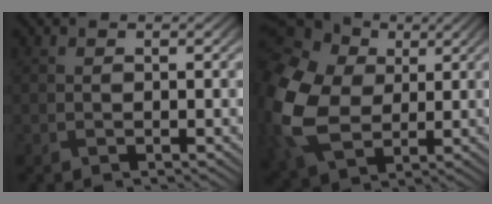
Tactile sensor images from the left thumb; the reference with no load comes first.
{"total": 16.7, "force": [2.0, 13.0, 10.4], "torque": [-0.321, -0.020, 0.064]}